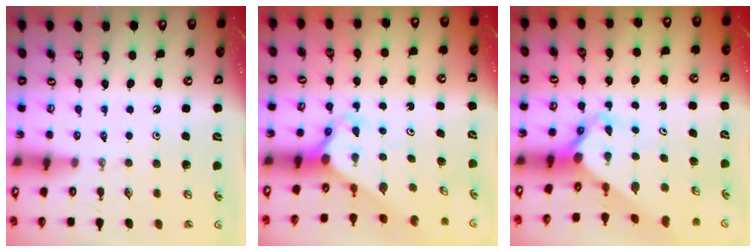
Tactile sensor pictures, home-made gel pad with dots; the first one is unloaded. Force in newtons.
{"total": 2.7, "press": 2.7, "slide": 0.2}
{"total": 3.4, "press": 3.4, "slide": 0.4}